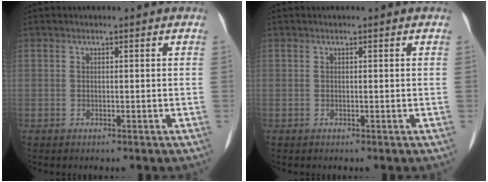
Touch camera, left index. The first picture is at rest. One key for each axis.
{"total": 0.0}